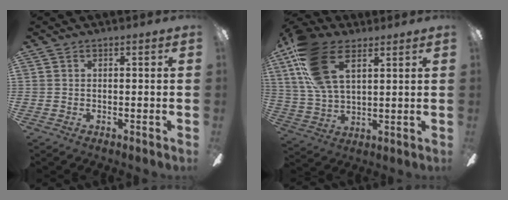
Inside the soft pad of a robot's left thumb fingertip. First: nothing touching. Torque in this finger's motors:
{"motor_torque": [0.24, 0.45, 0.03, -0.05, 0.10]}